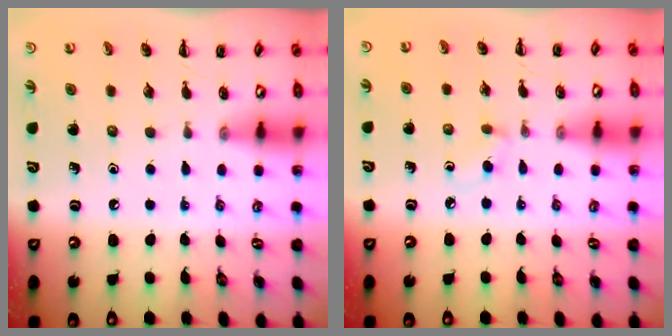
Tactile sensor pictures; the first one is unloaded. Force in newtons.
{"total": 1.8, "press": 1.6, "slide": 0.8}